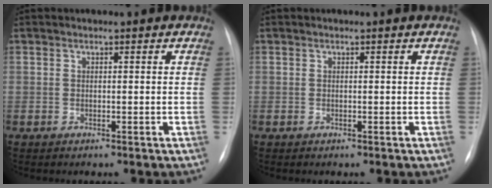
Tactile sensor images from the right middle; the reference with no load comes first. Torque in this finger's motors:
{"motor_torque": [0.41, -0.39, -0.05, -0.02]}